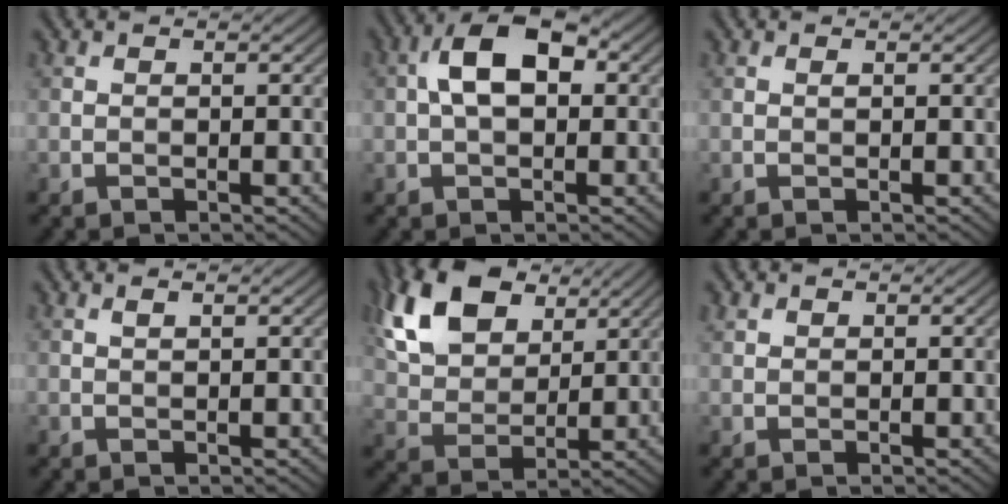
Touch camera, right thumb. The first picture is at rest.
{"total": 6.7, "force": [0.9, 3.7, 5.5], "torque": [-0.100, 0.014, 0.010]}
{"total": 0.0}
{"total": 0.8, "force": [0.5, 0.0, 0.6], "torque": [-0.017, 0.004, 0.010]}
{"total": 13.3, "force": [7.1, 7.9, 8.0], "torque": [-0.201, 0.026, 0.128]}
{"total": 0.9, "force": [0.8, 0.5, 0.2], "torque": [-0.007, 0.000, 0.018]}